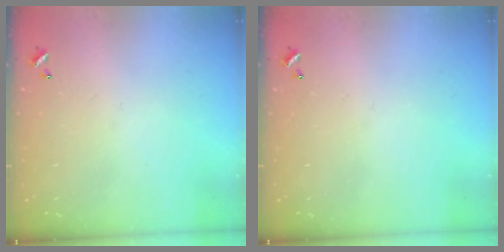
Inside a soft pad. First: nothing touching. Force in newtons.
{"total": 0.0}